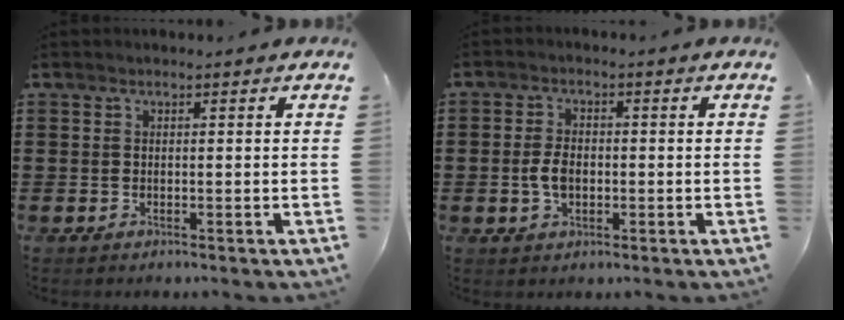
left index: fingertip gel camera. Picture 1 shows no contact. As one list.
[{"total": 3.7, "force": [-0.5, 2.2, 3.0], "torque": [-0.070, 0.000, -0.014]}]